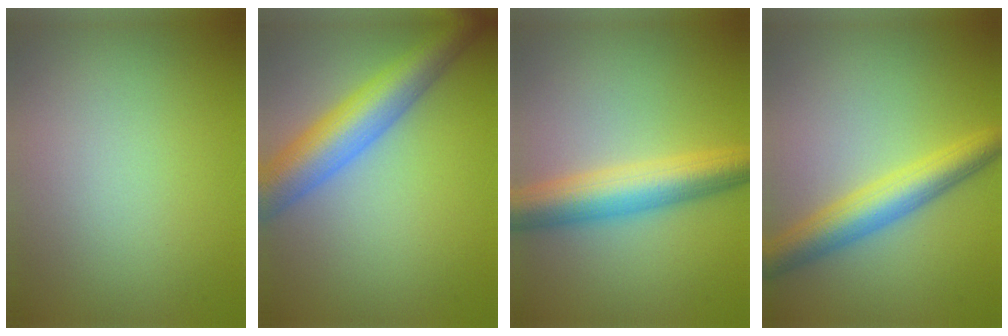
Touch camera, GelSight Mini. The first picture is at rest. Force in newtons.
{"total": 7.3, "press": 7.3, "slide": 0.3}
{"total": 6.3, "press": 6.3, "slide": 0.2}
{"total": 5.0, "press": 5.0, "slide": 0.2}